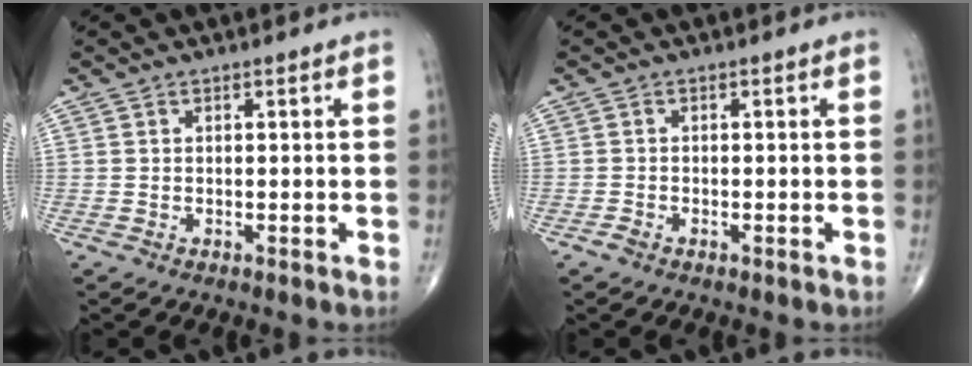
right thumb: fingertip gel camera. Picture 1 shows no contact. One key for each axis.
{"total": 0.9, "fx": -0.6, "fy": 0.5, "fz": 0.4, "tx": -0.013, "ty": -0.001, "tz": -0.015}